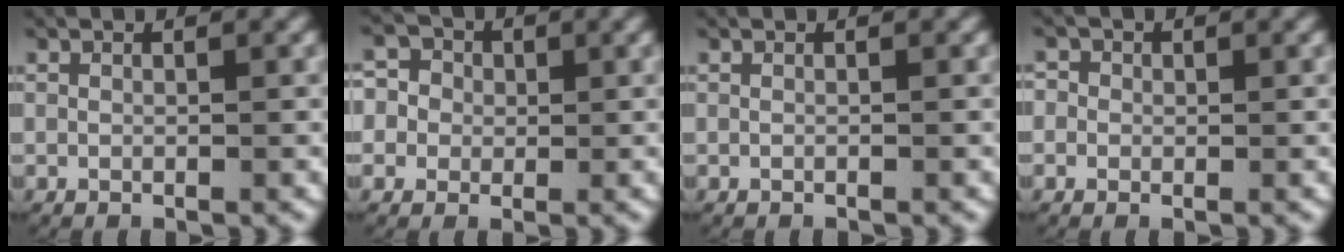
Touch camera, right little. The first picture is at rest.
{"total": 6.3, "force": [0.5, 5.9, 2.2], "torque": [-0.066, -0.005, -0.001]}
{"total": 0.0}
{"total": 2.1, "force": [0.1, 2.0, 0.4], "torque": [-0.010, 0.004, -0.006]}